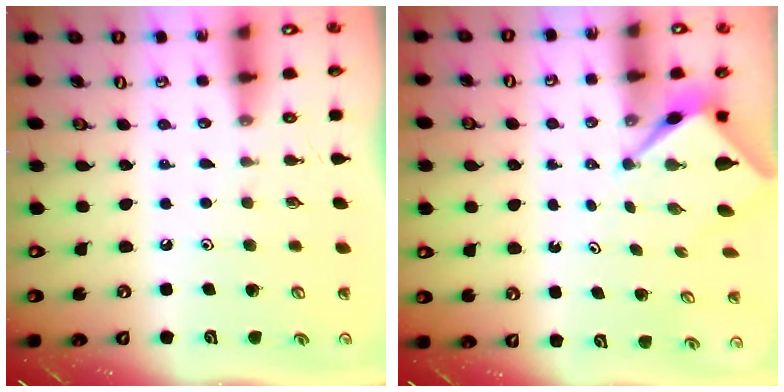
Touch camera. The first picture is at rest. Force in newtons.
{"total": 2.6, "press": 2.6, "slide": 0.1}